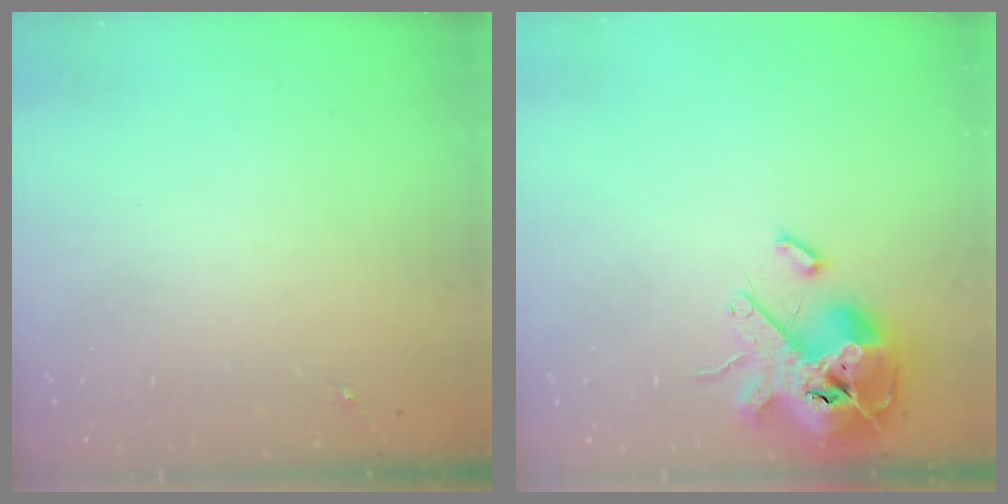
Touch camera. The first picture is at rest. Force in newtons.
{"total": 15.4, "press": 15.2, "slide": 2.6}